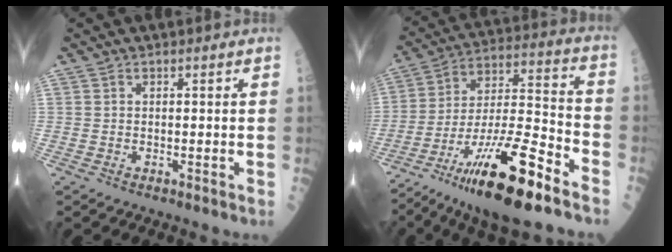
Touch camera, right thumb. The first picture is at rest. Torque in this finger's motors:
{"motor_torque": [0.86, 0.06, 1.56, -1.21, 0.19]}